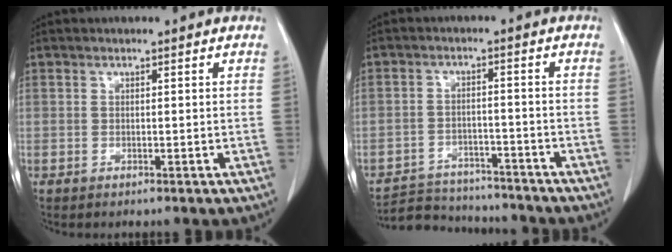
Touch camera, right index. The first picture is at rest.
{"total": 10.2, "force": [-9.8, 2.3, 1.5], "torque": [-0.023, 0.011, -0.154]}